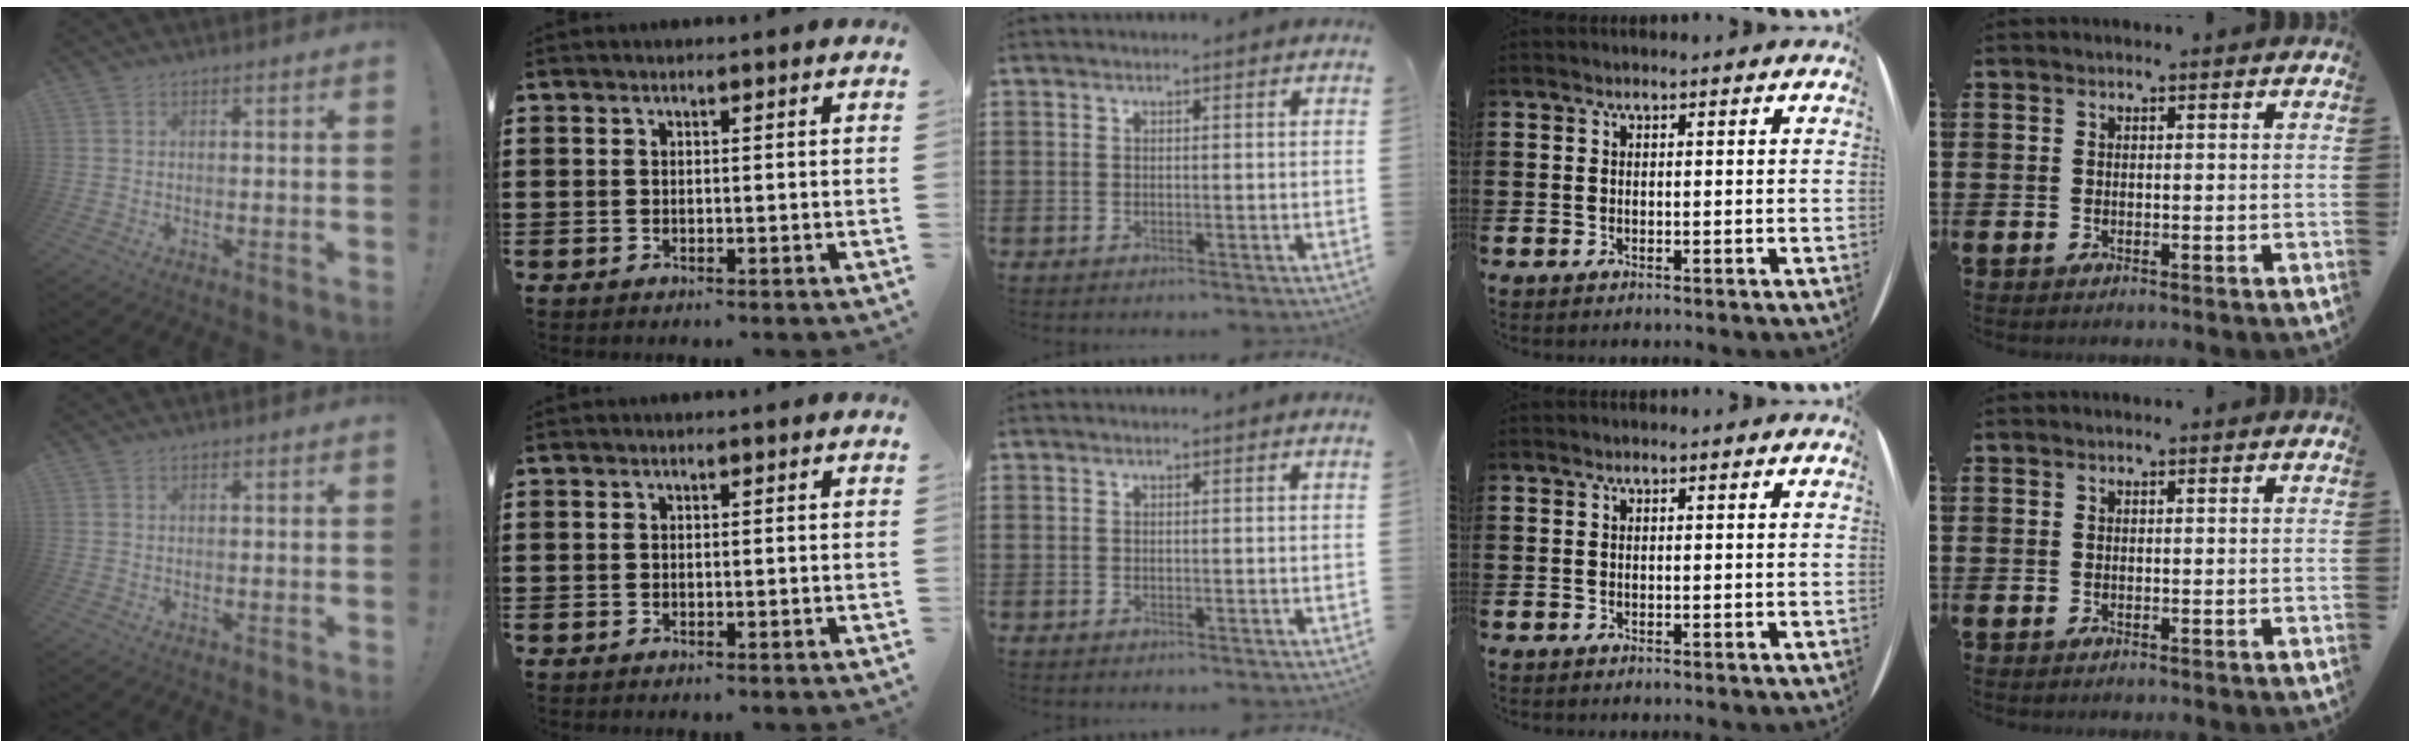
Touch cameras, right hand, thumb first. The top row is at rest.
{}